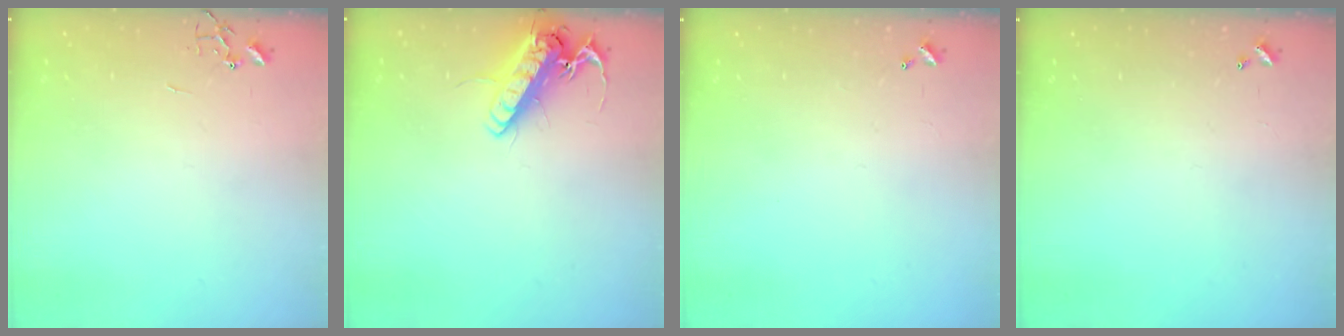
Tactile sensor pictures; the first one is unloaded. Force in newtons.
{"total": 14.1, "press": 13.9, "slide": 2.6}
{"total": 0.0}
{"total": 0.0}